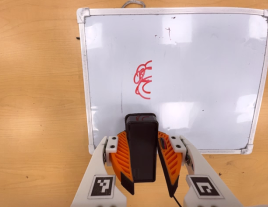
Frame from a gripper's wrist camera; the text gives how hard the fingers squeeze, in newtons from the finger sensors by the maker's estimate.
{"total": 11.8, "left": 10.5, "right": 13.0}